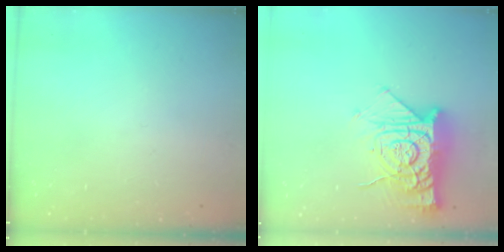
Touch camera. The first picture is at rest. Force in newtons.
{"total": 15.5, "press": 15.5, "slide": 1.4}